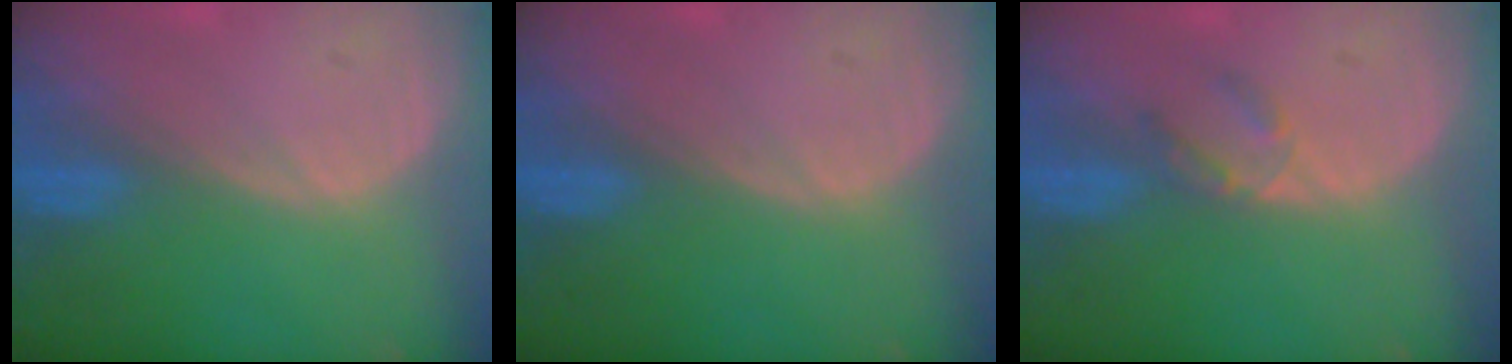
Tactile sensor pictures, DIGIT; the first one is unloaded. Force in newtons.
{"total": 0.0}
{"total": 2.5, "press": 2.3, "slide": 1.0}